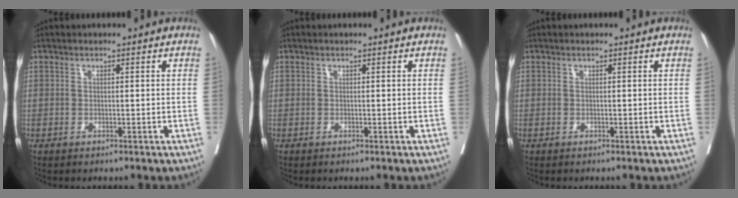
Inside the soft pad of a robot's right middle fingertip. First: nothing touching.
{"total": 0.0}
{"total": 0.0}